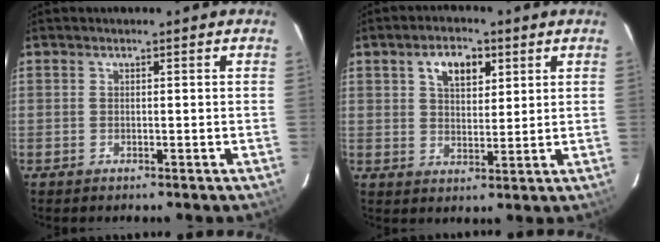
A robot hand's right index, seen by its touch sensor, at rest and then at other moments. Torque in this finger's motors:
{"motor_torque": [0.12, 0.07, 0.18, 0.07]}